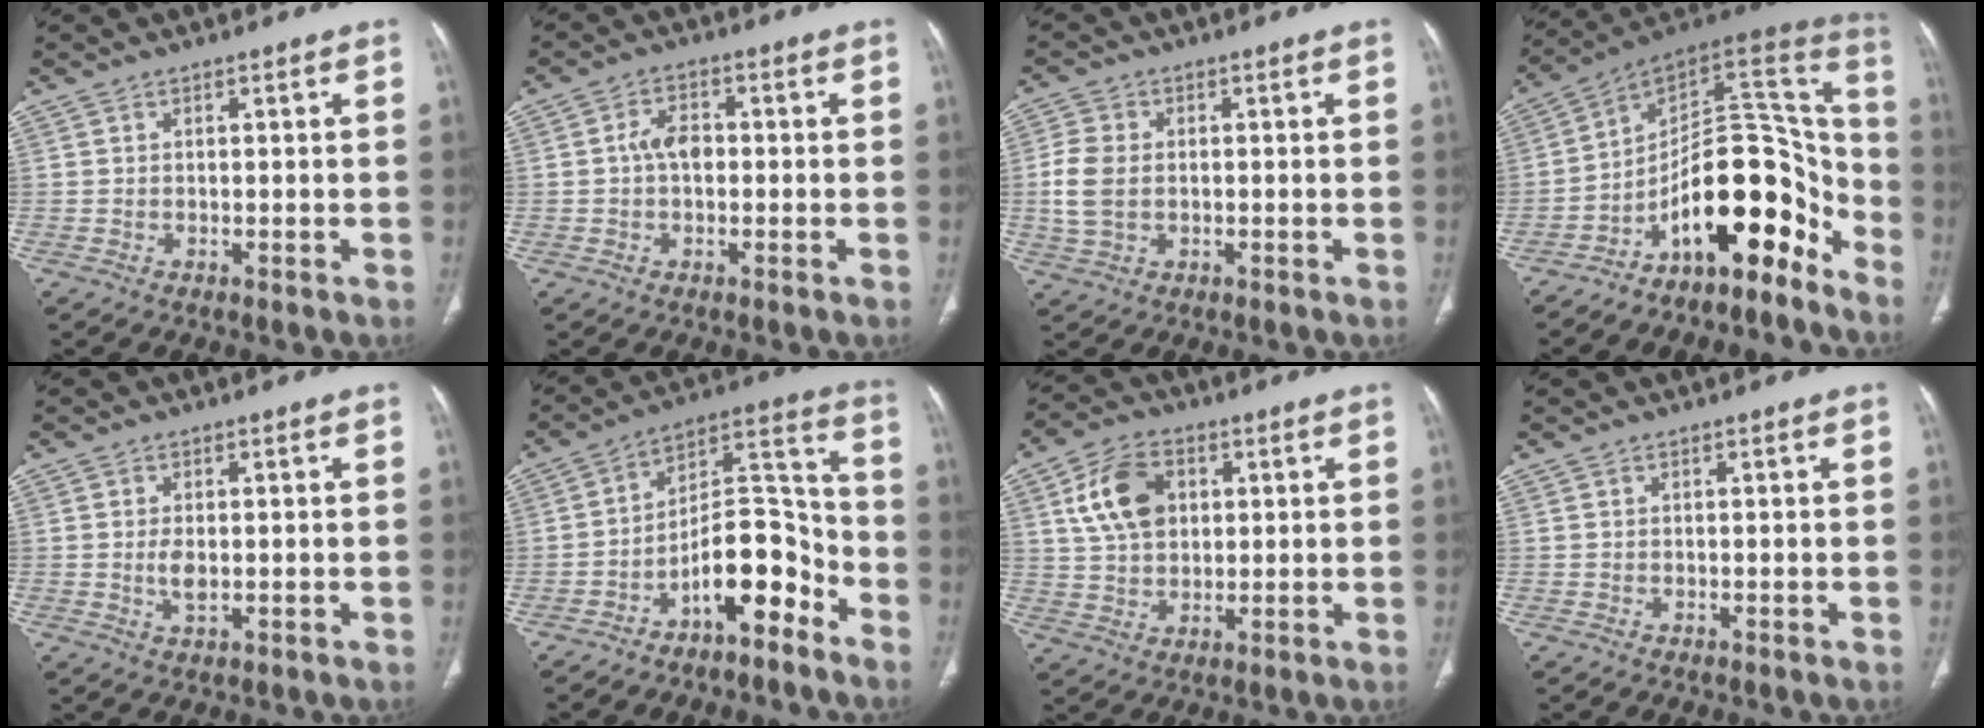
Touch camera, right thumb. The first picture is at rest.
{"total": 4.6, "force": [0.0, 3.1, 3.4], "torque": [-0.048, 0.014, -0.009]}
{"total": 6.5, "force": [-0.3, 4.6, 4.6], "torque": [-0.108, 0.004, -0.004]}
{"total": 18.9, "force": [-11.4, 8.2, 12.6], "torque": [-0.136, 0.144, -0.188]}
{"total": 2.9, "force": [-0.1, 1.5, 2.5], "torque": [-0.053, -0.006, -0.002]}
{"total": 13.3, "force": [-7.4, 5.7, 9.4], "torque": [-0.128, 0.088, -0.125]}
{"total": 10.9, "force": [3.2, 7.6, 7.1], "torque": [-0.113, 0.000, 0.059]}
{"total": 0.0}